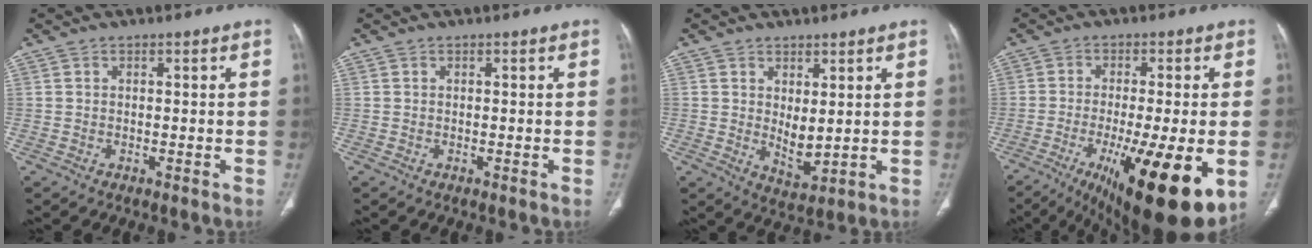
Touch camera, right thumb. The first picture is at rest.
{"total": 0.0}
{"total": 4.8, "force": [1.3, 2.2, 4.1], "torque": [-0.058, -0.023, 0.032]}
{"total": 19.8, "force": [-6.5, 4.6, 18.1], "torque": [-0.240, -0.028, -0.084]}